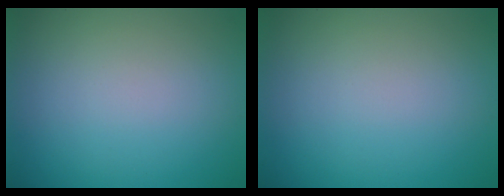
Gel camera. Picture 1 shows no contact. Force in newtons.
{"total": 0.0}